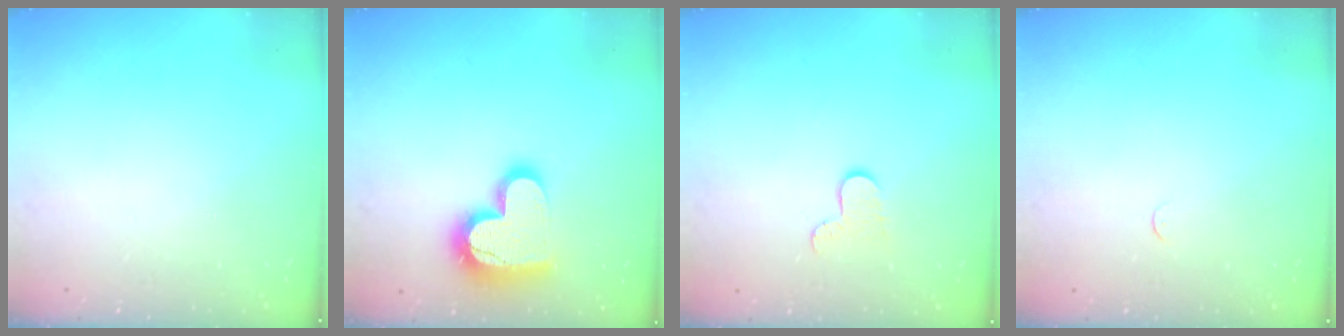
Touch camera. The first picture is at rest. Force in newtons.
{"total": 17.0, "press": 16.9, "slide": 1.3}
{"total": 6.1, "press": 6.0, "slide": 0.6}
{"total": 2.3, "press": 2.3, "slide": 0.3}